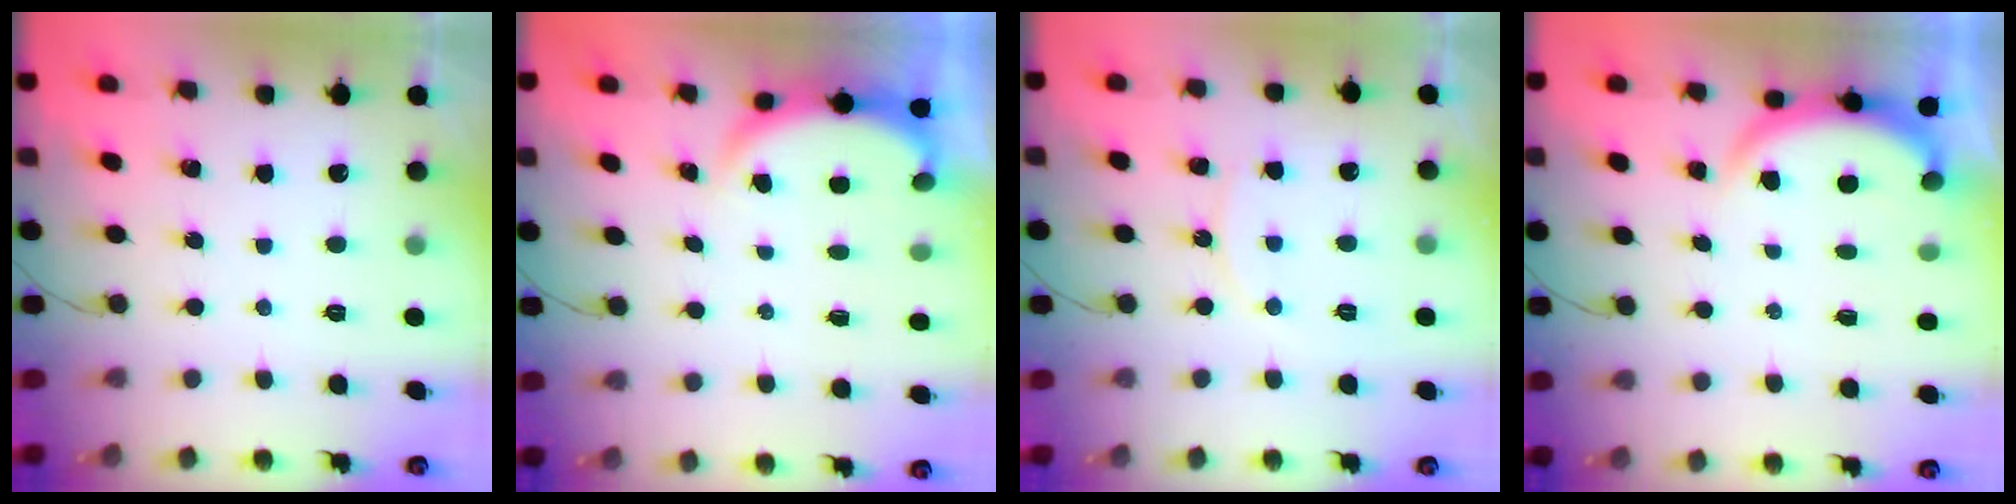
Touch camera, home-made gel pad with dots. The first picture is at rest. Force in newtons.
{"total": 2.8, "press": 2.7, "slide": 0.6}
{"total": 7.0, "press": 7.0, "slide": 0.2}
{"total": 3.2, "press": 3.2, "slide": 0.6}